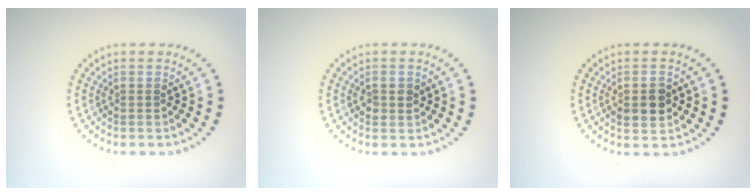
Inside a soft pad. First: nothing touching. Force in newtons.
{"total": 1.4, "press": 1.4, "slide": 0.2}
{"total": 2.8, "press": 2.8, "slide": 0.3}